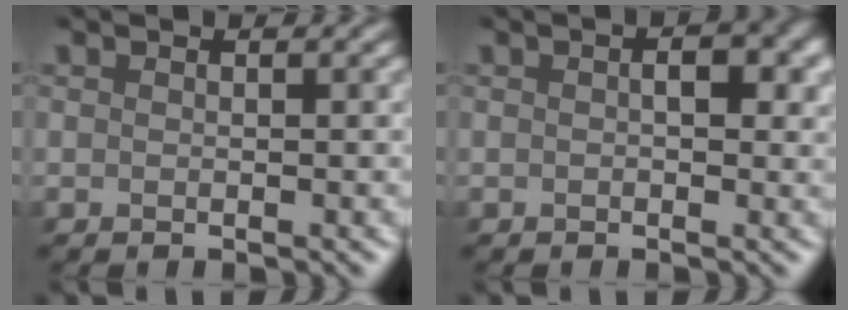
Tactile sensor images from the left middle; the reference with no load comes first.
{"total": 3.0, "force": [0.6, 1.6, 2.5], "torque": [-0.021, 0.006, 0.004]}